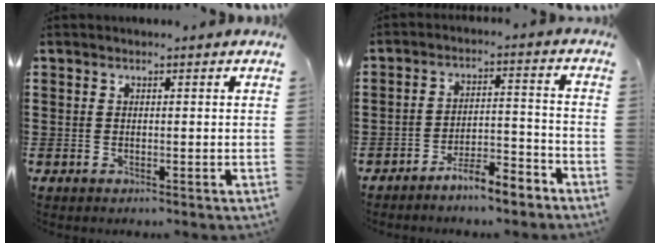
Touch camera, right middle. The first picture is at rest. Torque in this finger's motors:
{"motor_torque": [2.14, 0.00, 0.40, 0.14]}